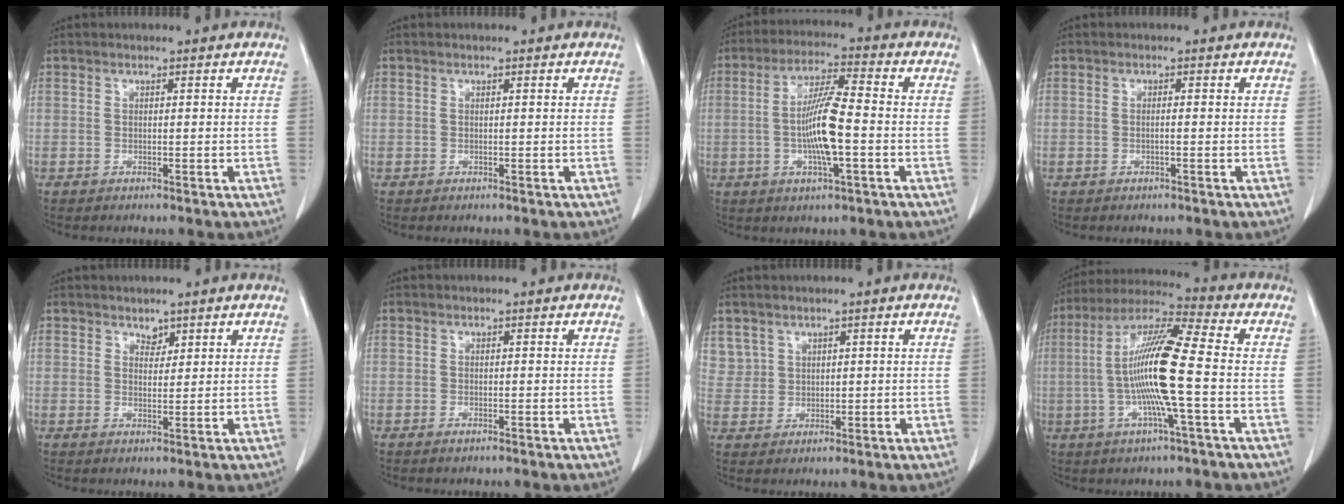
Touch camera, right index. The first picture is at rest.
{"total": 0.0}
{"total": 9.6, "force": [-1.4, 1.0, 9.4], "torque": [-0.179, 0.000, -0.031]}
{"total": 0.7, "force": [-0.2, 0.0, 0.7], "torque": [-0.010, 0.001, -0.002]}
{"total": 1.7, "force": [1.3, 0.9, 0.5], "torque": [-0.003, -0.005, 0.020]}
{"total": 0.5, "force": [-0.4, 0.1, 0.3], "torque": [-0.008, 0.000, -0.004]}
{"total": 4.0, "force": [2.3, 3.3, 0.2], "torque": [0.002, 0.008, 0.052]}
{"total": 14.2, "force": [-1.6, 0.2, 14.1], "torque": [-0.272, 0.003, -0.042]}